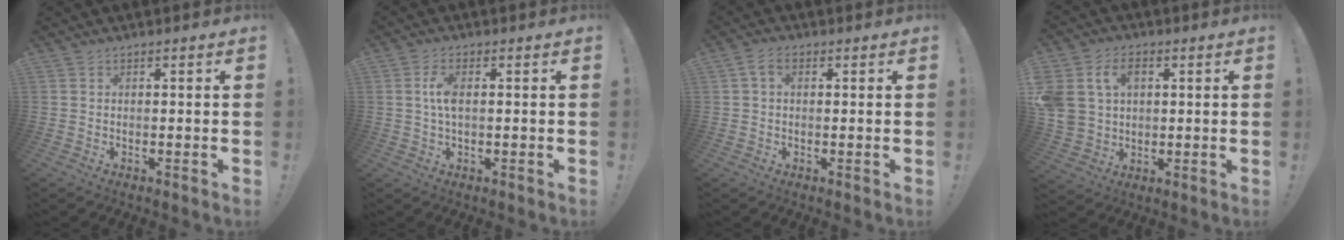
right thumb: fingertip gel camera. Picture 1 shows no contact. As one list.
[{"total": 5.0, "force": [0.5, 2.0, 4.5], "torque": [-0.090, -0.002, 0.004]}, {"total": 3.7, "force": [0.9, 2.5, 2.6], "torque": [-0.044, 0.006, 0.018]}, {"total": 11.2, "force": [3.7, 8.6, 6.0], "torque": [-0.132, -0.011, 0.072]}]